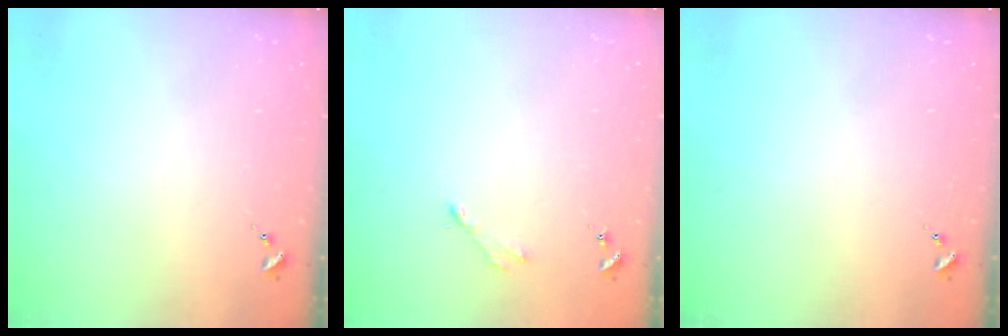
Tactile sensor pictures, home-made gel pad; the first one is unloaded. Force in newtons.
{"total": 2.8, "press": 2.8, "slide": 0.4}
{"total": 0.0}